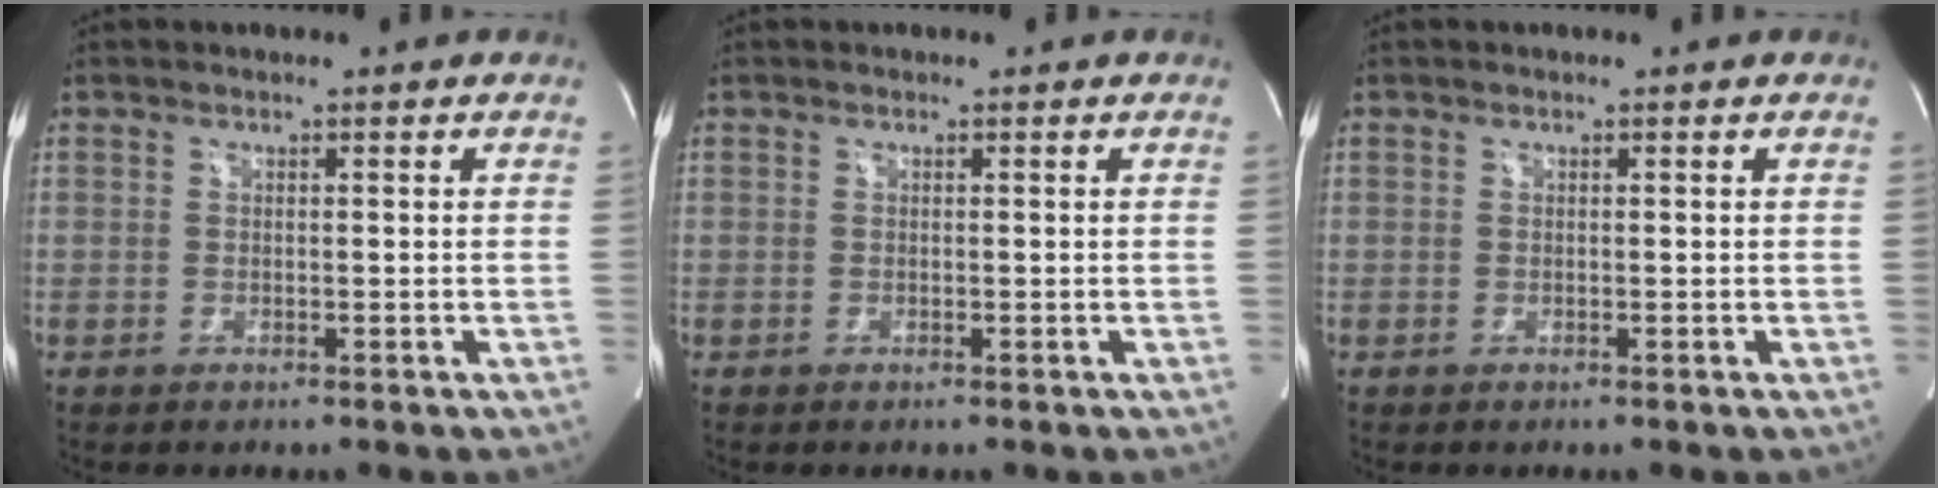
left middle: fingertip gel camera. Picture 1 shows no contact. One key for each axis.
{"total": 0.0}
{"total": 0.0}